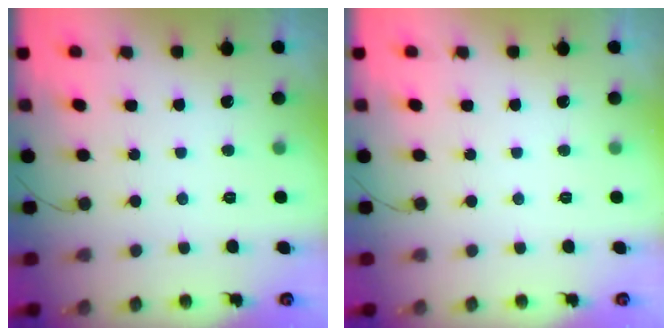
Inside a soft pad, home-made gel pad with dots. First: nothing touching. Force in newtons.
{"total": 0.0}